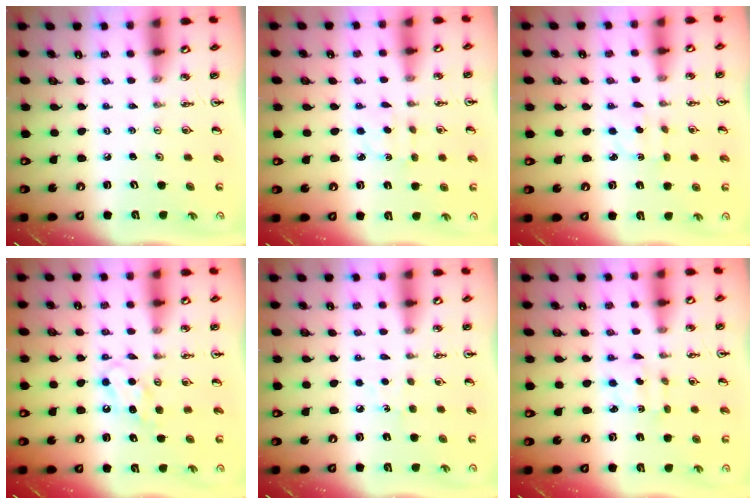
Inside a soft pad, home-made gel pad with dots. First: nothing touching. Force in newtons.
{"total": 2.9, "press": 2.9, "slide": 0.4}
{"total": 2.7, "press": 2.6, "slide": 0.5}
{"total": 5.9, "press": 5.8, "slide": 0.7}
{"total": 5.6, "press": 5.5, "slide": 0.7}
{"total": 3.1, "press": 3.0, "slide": 0.5}